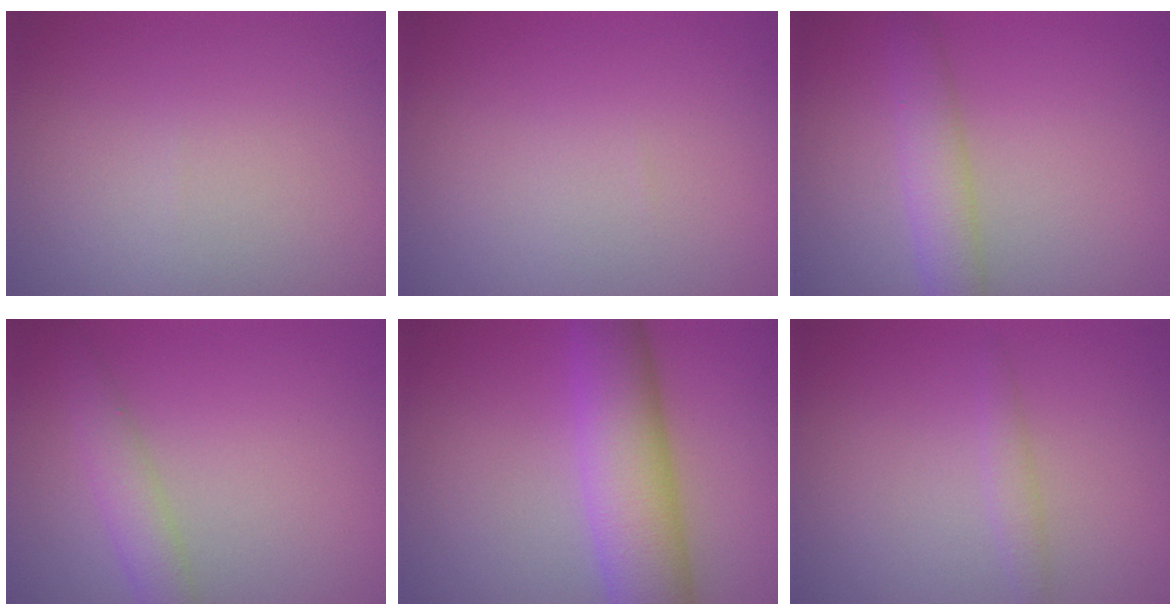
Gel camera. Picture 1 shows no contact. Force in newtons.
{"total": 0.0}
{"total": 3.2, "press": 3.2, "slide": 0.1}
{"total": 2.7, "press": 2.7, "slide": 0.2}
{"total": 7.7, "press": 7.7, "slide": 0.3}
{"total": 1.1, "press": 1.1, "slide": 0.0}